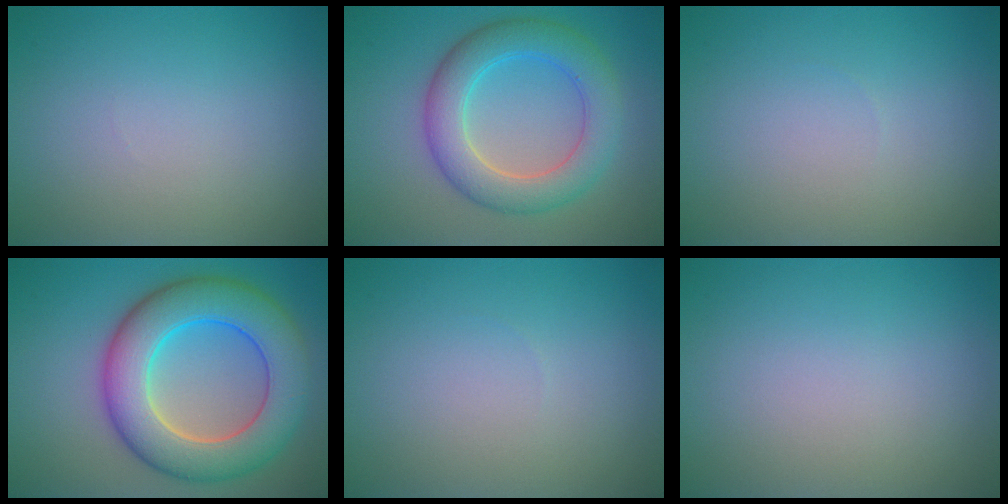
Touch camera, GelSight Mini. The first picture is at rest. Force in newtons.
{"total": 6.1, "press": 6.0, "slide": 0.2}
{"total": 0.0}
{"total": 10.0, "press": 9.9, "slide": 0.2}
{"total": 0.0}
{"total": 0.0}